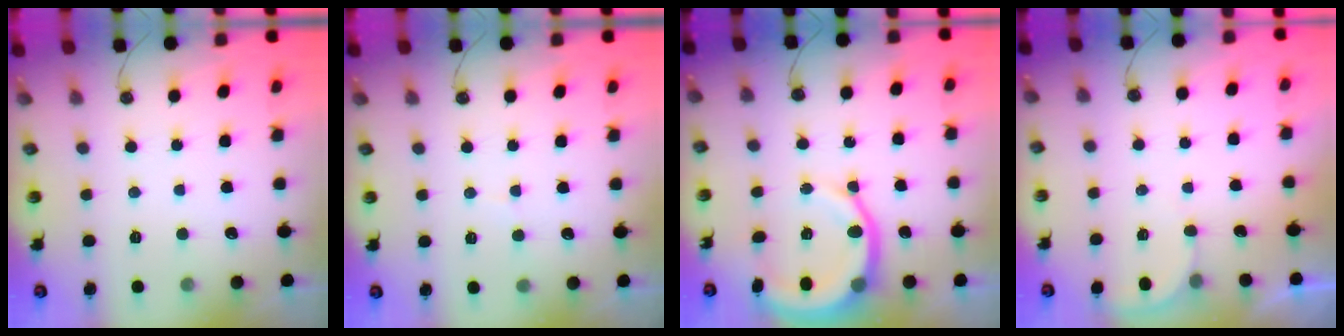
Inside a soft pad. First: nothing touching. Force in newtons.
{"total": 4.9, "press": 4.8, "slide": 0.6}
{"total": 10.7, "press": 10.6, "slide": 1.5}
{"total": 1.9, "press": 1.9, "slide": 0.1}